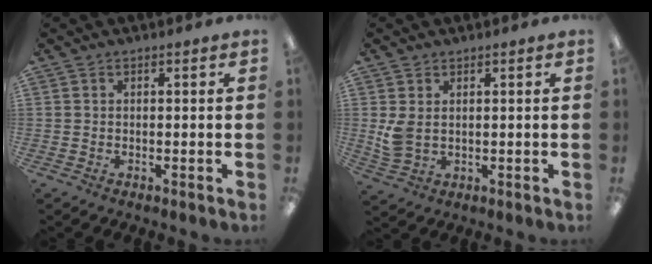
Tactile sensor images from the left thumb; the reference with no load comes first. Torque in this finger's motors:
{"motor_torque": [-0.04, 0.05, 0.31, -0.35, 0.04]}